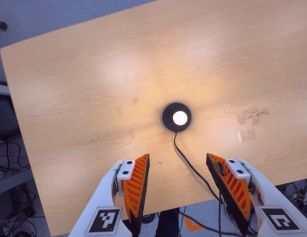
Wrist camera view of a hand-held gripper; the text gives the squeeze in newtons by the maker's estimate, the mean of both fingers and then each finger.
{"total": 0.0}